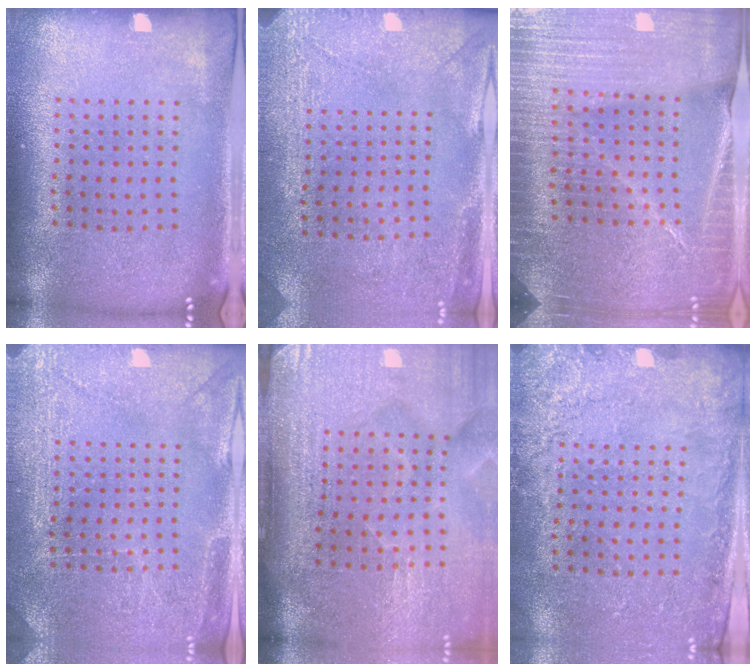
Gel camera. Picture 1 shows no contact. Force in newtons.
{"total": 2.9, "press": 2.5, "slide": 1.5}
{"total": 4.3, "press": 4.0, "slide": 1.7}
{"total": 2.9, "press": 2.8, "slide": 0.5}
{"total": 4.9, "press": 4.1, "slide": 2.7}
{"total": 2.5, "press": 2.1, "slide": 1.3}